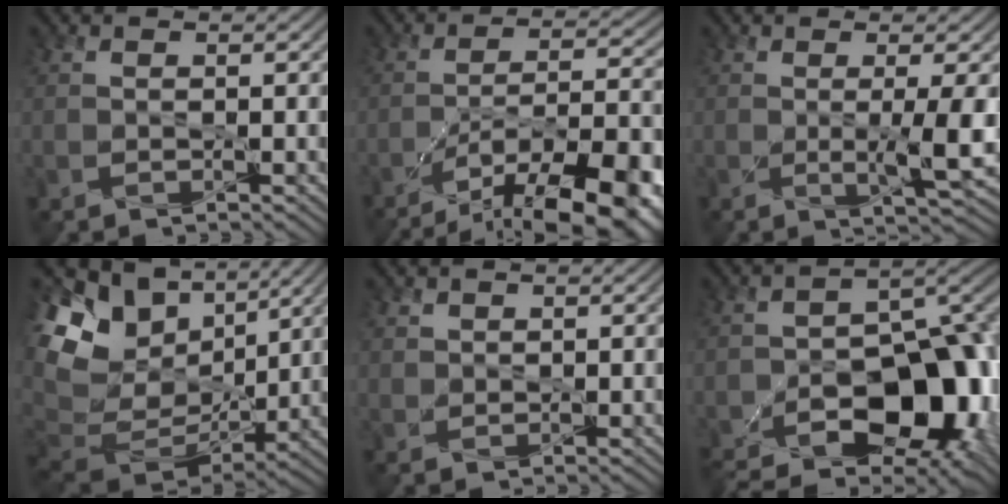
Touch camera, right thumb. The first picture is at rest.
{"total": 17.7, "force": [-12.2, 5.6, 11.6], "torque": [-0.149, -0.010, -0.172]}
{"total": 5.0, "force": [-0.2, 0.5, 4.9], "torque": [-0.087, -0.005, 0.000]}
{"total": 16.8, "force": [6.2, 11.8, 10.2], "torque": [-0.242, 0.013, 0.141]}
{"total": 1.5, "force": [1.1, 0.9, 0.3], "torque": [-0.009, -0.002, 0.023]}
{"total": 16.3, "force": [-8.6, 8.9, 10.6], "torque": [-0.153, -0.012, -0.139]}